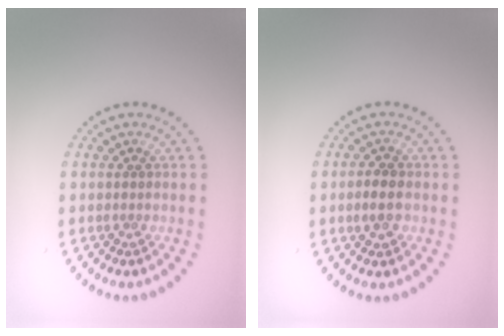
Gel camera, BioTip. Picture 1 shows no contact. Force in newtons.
{"total": 2.2, "press": 2.2, "slide": 0.3}